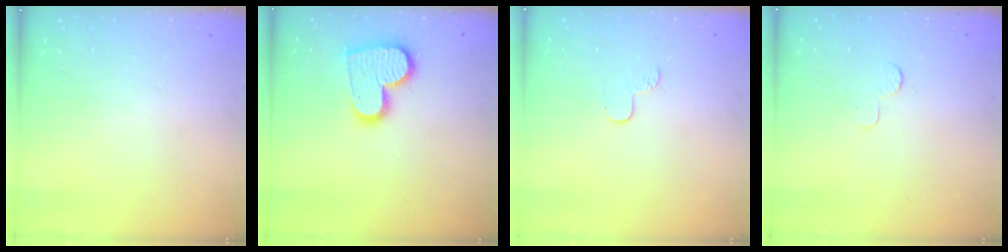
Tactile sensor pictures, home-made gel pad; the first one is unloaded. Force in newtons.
{"total": 13.6, "press": 13.5, "slide": 0.9}
{"total": 4.3, "press": 4.2, "slide": 0.5}
{"total": 2.3, "press": 2.3, "slide": 0.2}